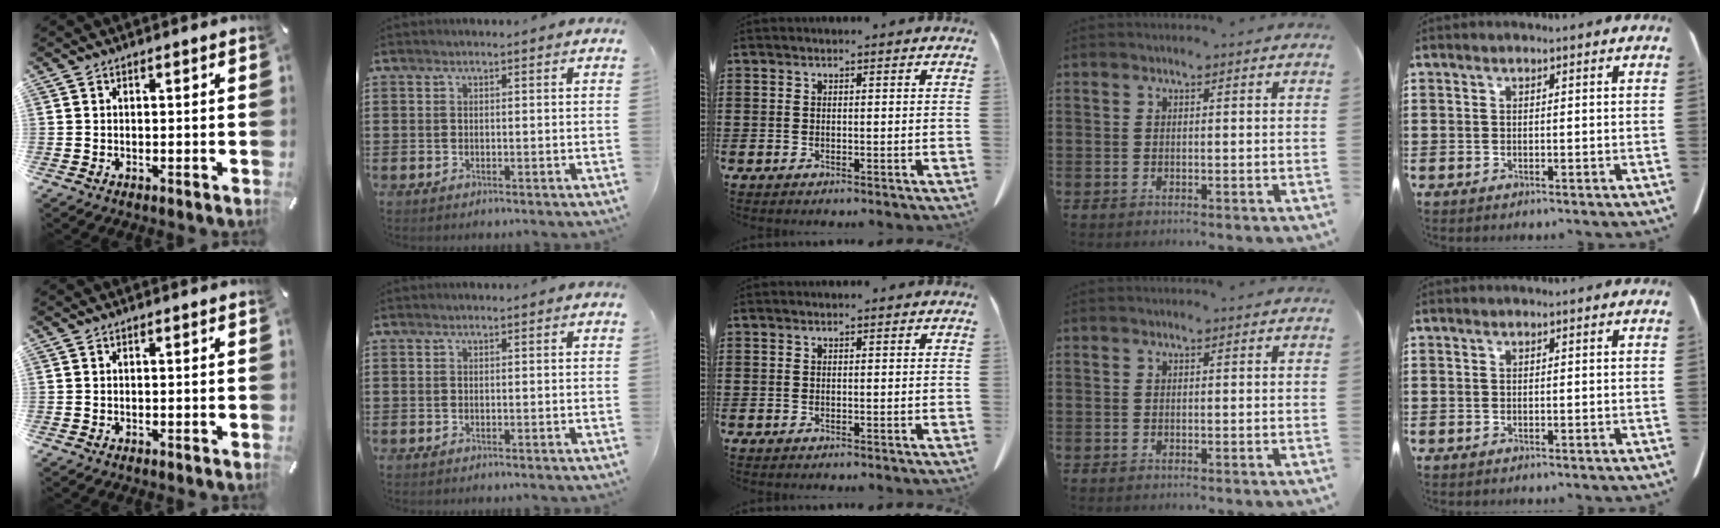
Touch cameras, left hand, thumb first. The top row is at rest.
{}